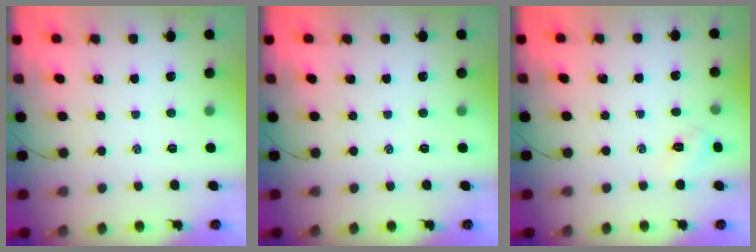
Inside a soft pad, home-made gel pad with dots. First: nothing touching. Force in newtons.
{"total": 0.0}
{"total": 6.0, "press": 5.8, "slide": 1.6}